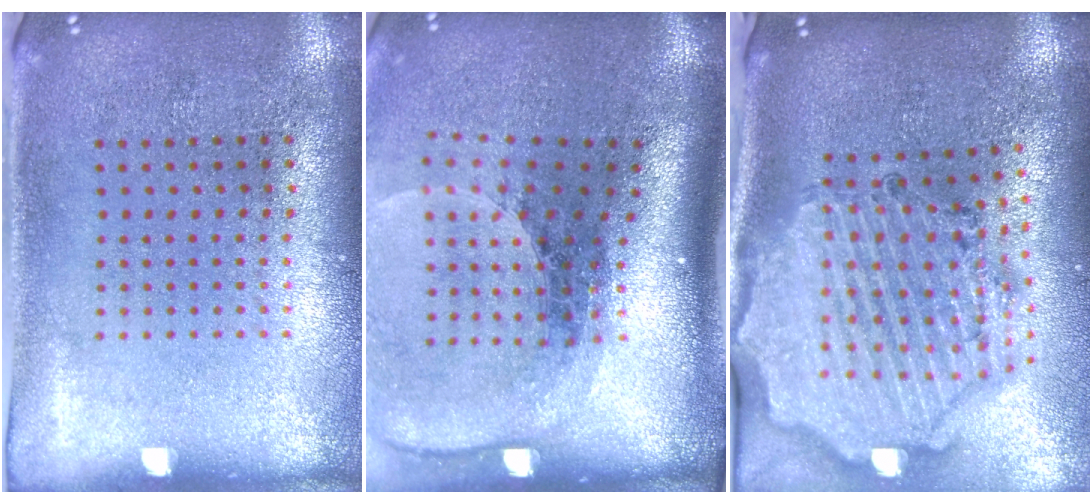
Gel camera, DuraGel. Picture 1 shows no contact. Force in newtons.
{"total": 2.6, "press": 1.8, "slide": 1.8}
{"total": 2.9, "press": 2.6, "slide": 1.2}